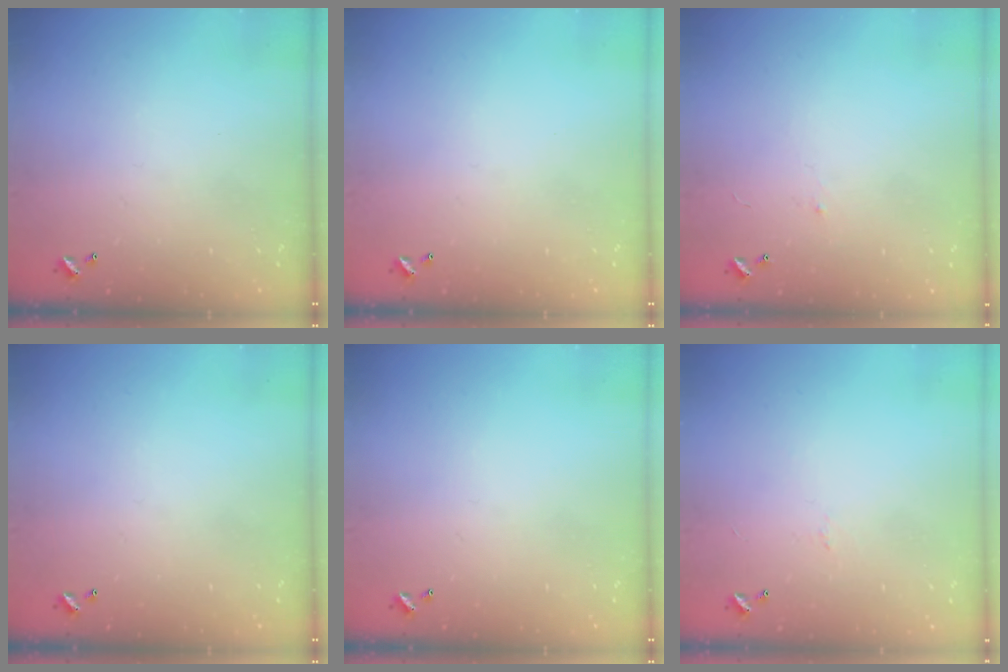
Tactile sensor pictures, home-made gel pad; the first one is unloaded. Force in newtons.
{"total": 0.0}
{"total": 0.6, "press": 0.0, "slide": 0.6}
{"total": 0.0}
{"total": 0.0}
{"total": 0.0}